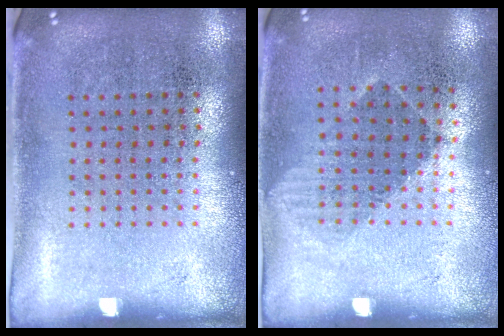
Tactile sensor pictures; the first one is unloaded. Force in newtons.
{"total": 1.0, "press": 0.7, "slide": 0.6}